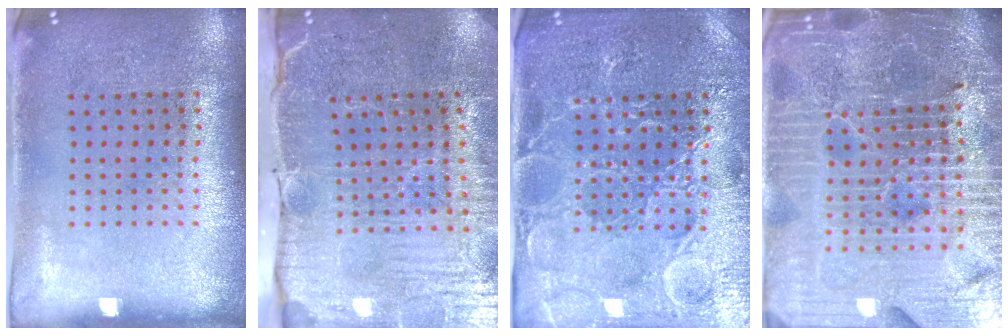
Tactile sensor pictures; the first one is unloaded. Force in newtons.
{"total": 4.0, "press": 3.9, "slide": 1.0}
{"total": 4.7, "press": 4.6, "slide": 1.2}
{"total": 6.6, "press": 5.8, "slide": 3.0}